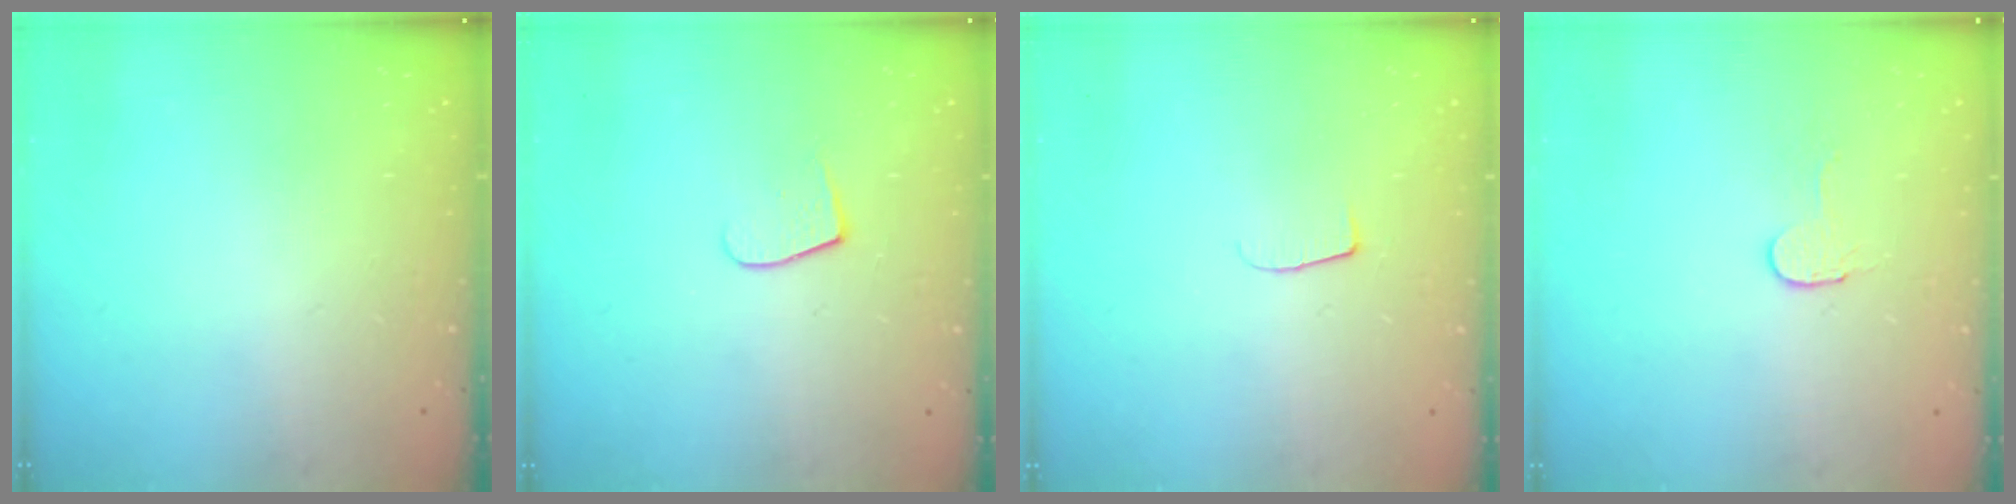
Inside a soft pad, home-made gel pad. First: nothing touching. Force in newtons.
{"total": 5.8, "press": 5.8, "slide": 0.7}
{"total": 4.3, "press": 4.3, "slide": 0.5}
{"total": 2.7, "press": 2.7, "slide": 0.2}